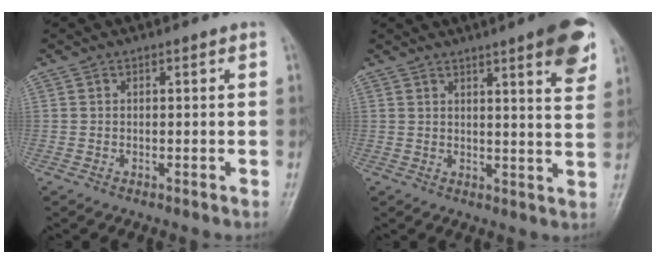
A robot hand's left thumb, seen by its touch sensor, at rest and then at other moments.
{"total": 11.7, "force": [6.6, 2.1, 9.5], "torque": [-0.100, -0.027, 0.080]}